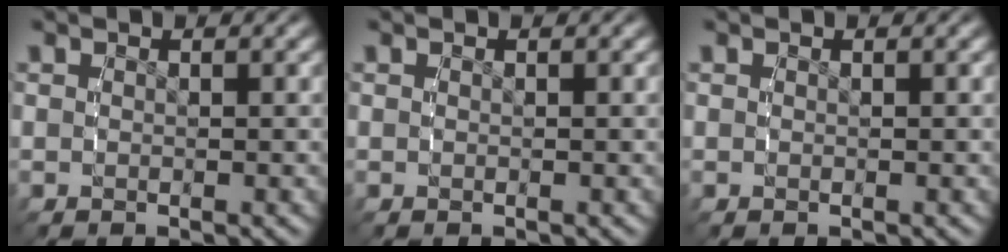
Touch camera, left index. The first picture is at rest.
{"total": 0.0}
{"total": 0.0}